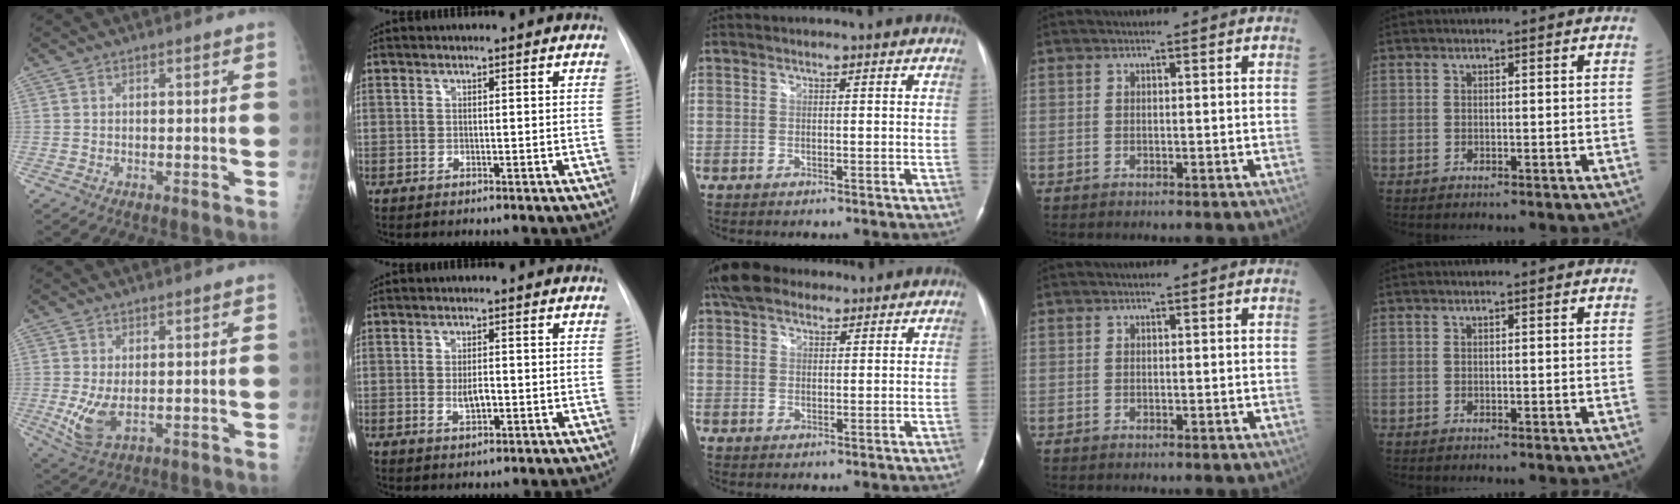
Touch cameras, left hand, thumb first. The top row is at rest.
{"thumb": {"total": 6.2, "force": [0.0, 3.0, 5.5], "torque": [-0.111, -0.008, 0.013]}, "index": {"total": 2.6, "force": [-0.5, 1.0, 2.3], "torque": [-0.042, -0.003, -0.006]}, "middle": {"total": 7.4, "force": [5.8, 3.5, 3.0], "torque": [-0.062, 0.033, 0.107]}}